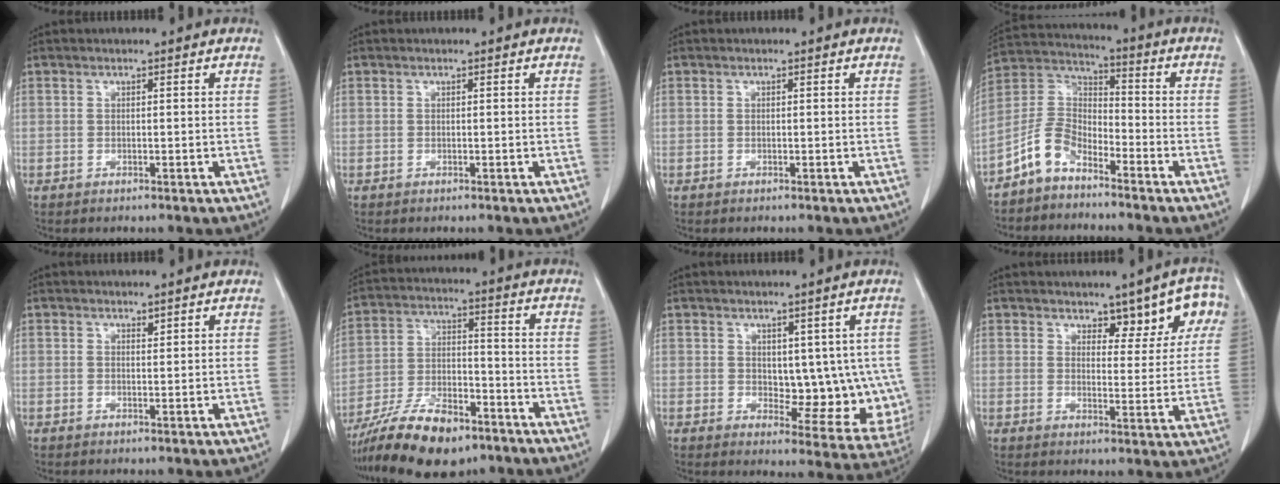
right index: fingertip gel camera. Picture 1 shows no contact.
{"total": 0.0}
{"total": 0.0}
{"total": 8.4, "force": [-5.8, 4.3, 4.3], "torque": [-0.105, 0.022, -0.123]}
{"total": 0.9, "force": [0.7, 0.5, 0.3], "torque": [-0.005, 0.001, 0.013]}
{"total": 15.9, "force": [-11.4, 5.8, 9.5], "torque": [-0.187, -0.005, -0.202]}
{"total": 12.1, "force": [1.1, 6.9, 9.9], "torque": [-0.123, 0.004, 0.037]}
{"total": 8.5, "force": [5.4, 3.8, 5.3], "torque": [-0.057, 0.002, 0.074]}